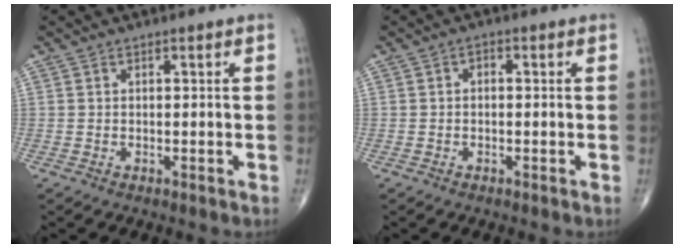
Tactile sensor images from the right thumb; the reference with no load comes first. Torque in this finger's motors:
{"motor_torque": [-0.33, -0.14, -0.07, -0.16, 0.00]}